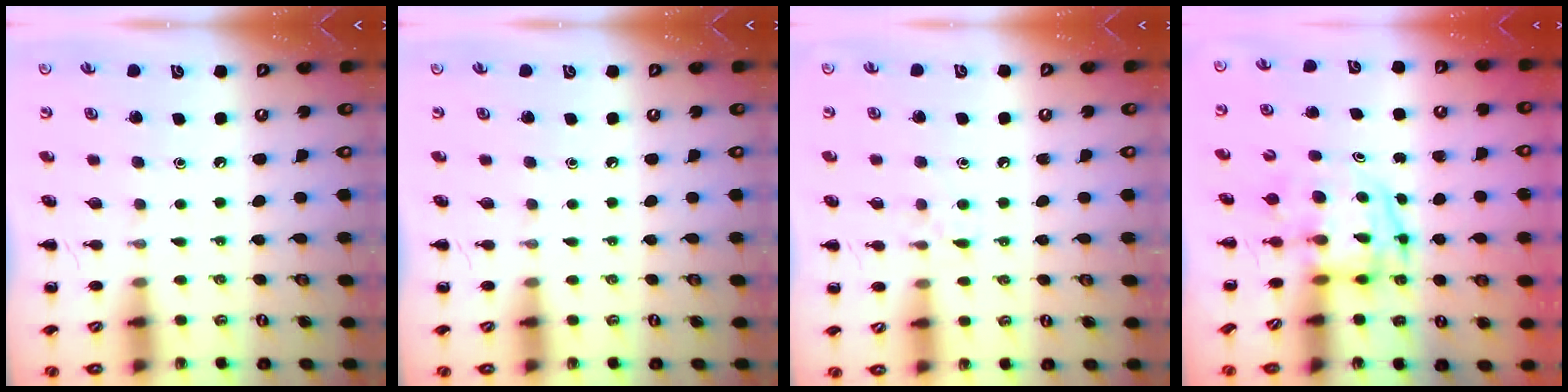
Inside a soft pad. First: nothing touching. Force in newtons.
{"total": 0.0}
{"total": 6.0, "press": 5.6, "slide": 2.1}
{"total": 3.9, "press": 3.8, "slide": 0.6}